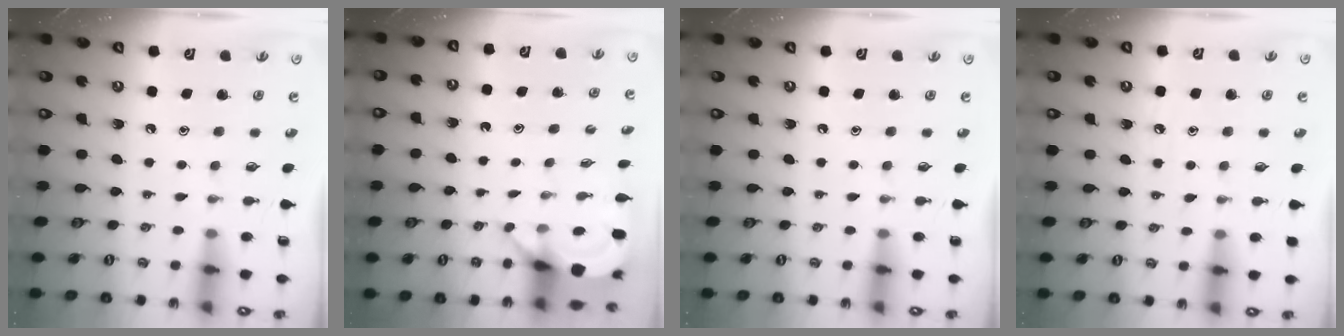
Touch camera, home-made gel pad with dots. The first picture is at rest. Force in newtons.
{"total": 4.2, "press": 4.2, "slide": 0.2}
{"total": 0.0}
{"total": 5.9, "press": 5.8, "slide": 0.7}